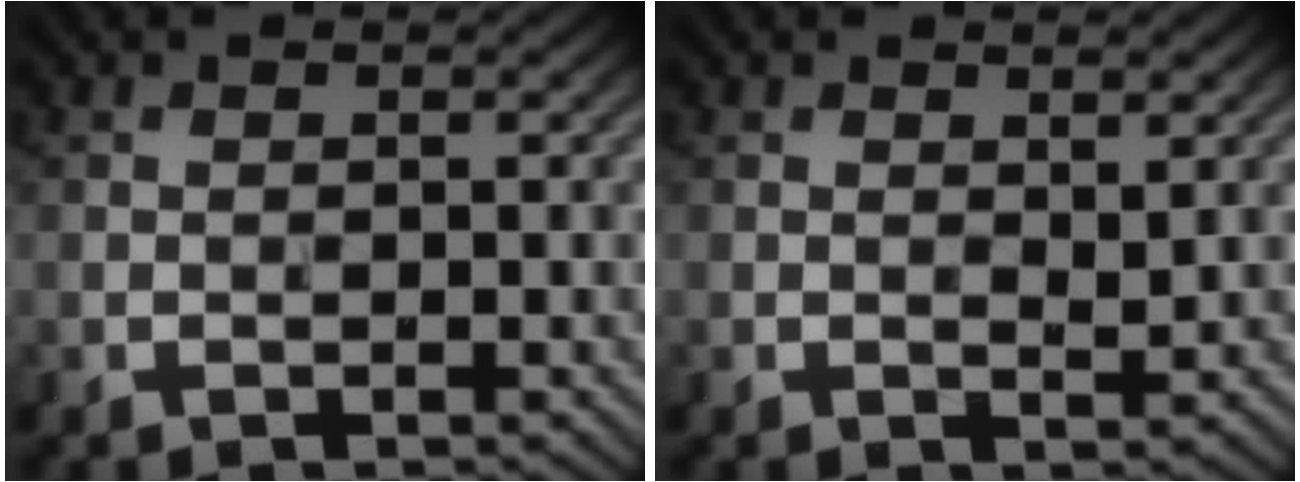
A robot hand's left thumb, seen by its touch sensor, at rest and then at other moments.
{"total": 1.1, "force": [0.7, 0.2, 0.8], "torque": [-0.016, 0.000, 0.013]}